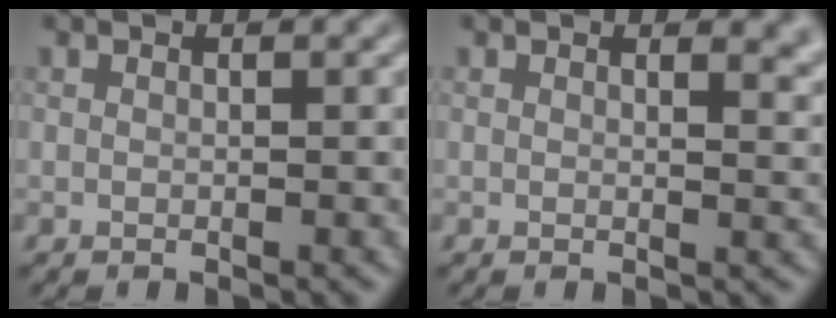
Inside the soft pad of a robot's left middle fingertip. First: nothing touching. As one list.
[{"total": 2.0, "force": [1.5, 0.7, 1.1], "torque": [-0.006, -0.005, 0.023]}]